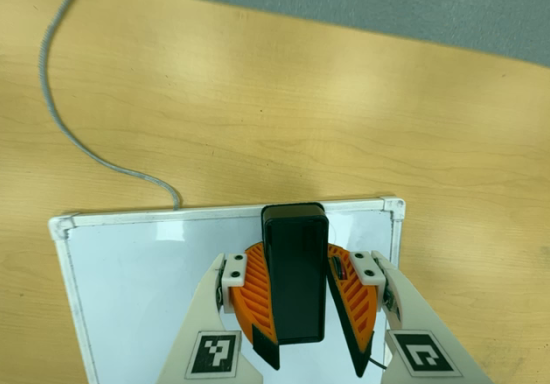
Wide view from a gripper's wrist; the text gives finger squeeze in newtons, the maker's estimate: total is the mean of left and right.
{"total": 12.7, "left": 14.4, "right": 11.0}